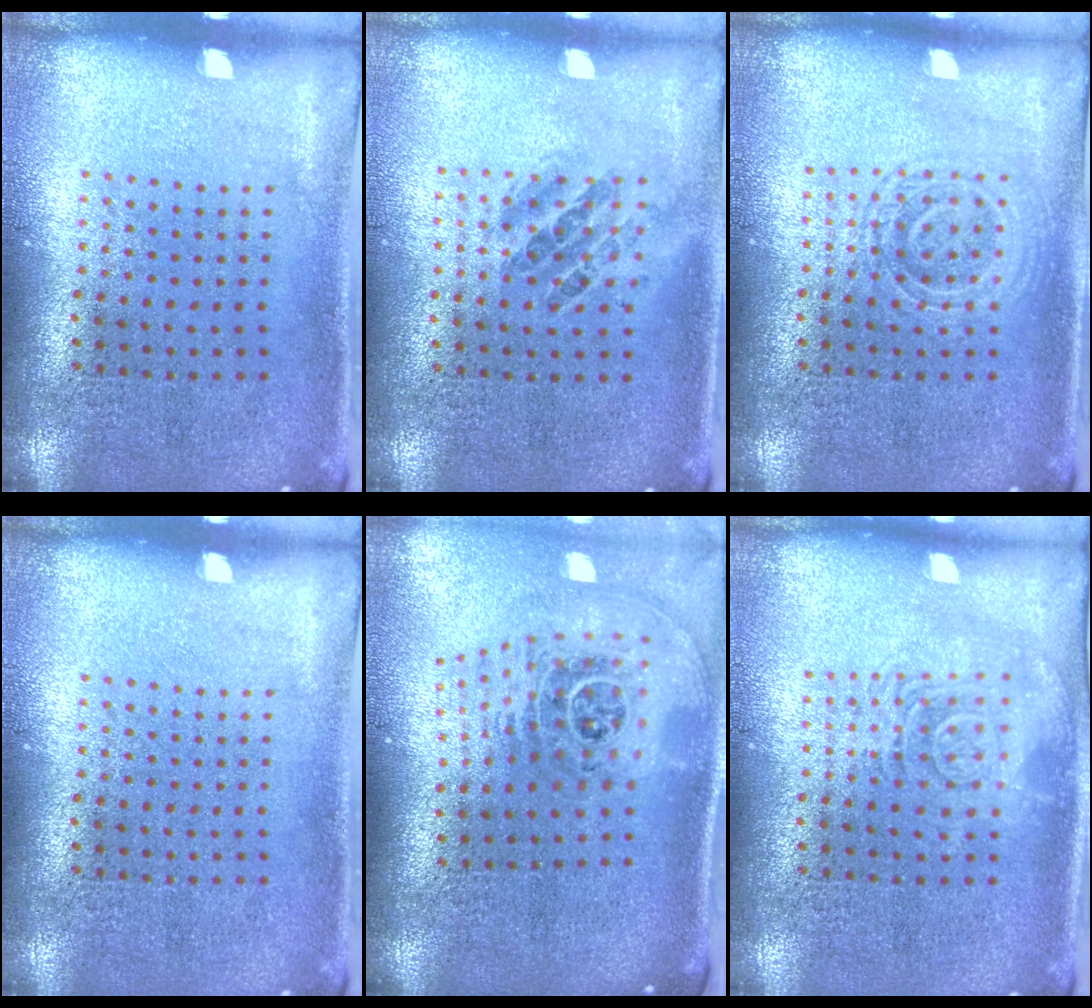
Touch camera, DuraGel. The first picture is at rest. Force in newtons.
{"total": 1.0, "press": 0.9, "slide": 0.3}
{"total": 1.1, "press": 1.0, "slide": 0.3}
{"total": 0.0}
{"total": 2.7, "press": 1.9, "slide": 1.9}
{"total": 2.8, "press": 2.7, "slide": 0.4}